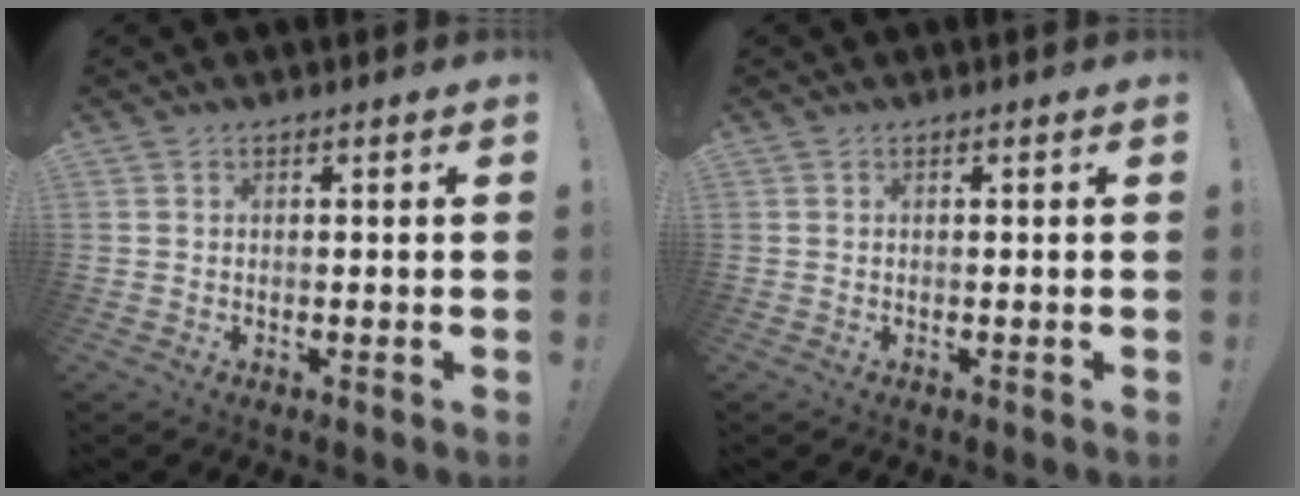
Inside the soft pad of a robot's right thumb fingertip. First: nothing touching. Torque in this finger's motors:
{"motor_torque": [0.00, 0.00, 0.00, 0.00, 0.00]}